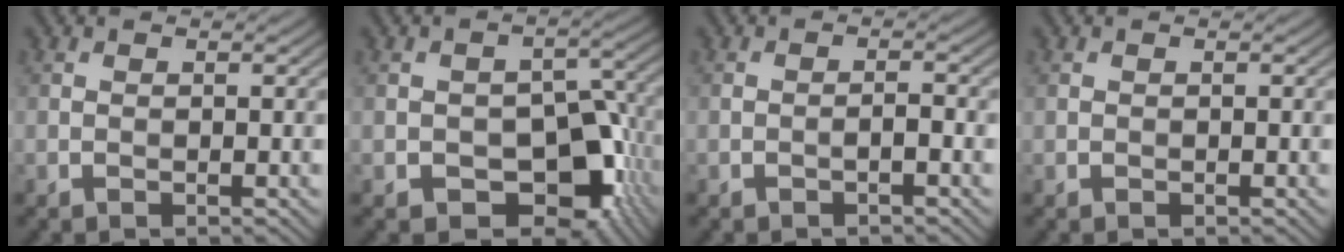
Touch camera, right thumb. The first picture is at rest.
{"total": 11.3, "force": [-4.1, 7.2, 7.7], "torque": [-0.101, -0.011, -0.066]}
{"total": 1.2, "force": [-0.7, 0.2, 1.0], "torque": [-0.015, 0.006, -0.014]}
{"total": 0.5, "force": [0.0, 0.5, 0.2], "torque": [-0.004, -0.002, 0.001]}